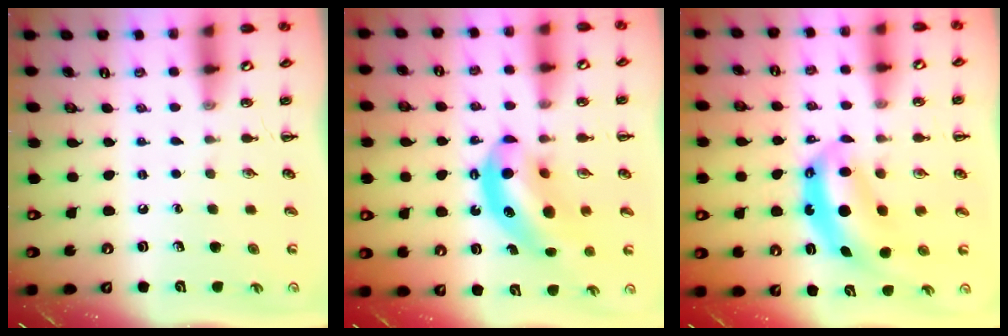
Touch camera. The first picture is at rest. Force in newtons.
{"total": 12.1, "press": 11.6, "slide": 3.2}
{"total": 6.8, "press": 6.7, "slide": 1.1}